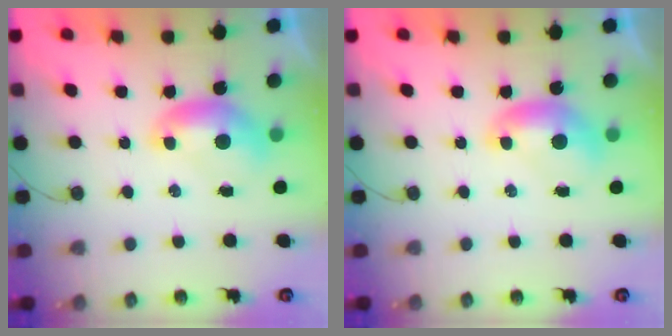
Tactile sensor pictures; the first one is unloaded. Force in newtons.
{"total": 0.0}